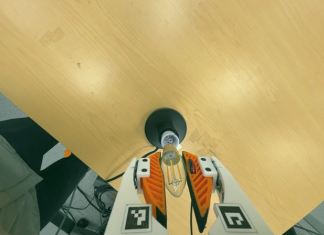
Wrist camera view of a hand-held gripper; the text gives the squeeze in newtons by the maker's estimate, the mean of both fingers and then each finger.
{"total": 22.4, "left": 24.6, "right": 20.2}